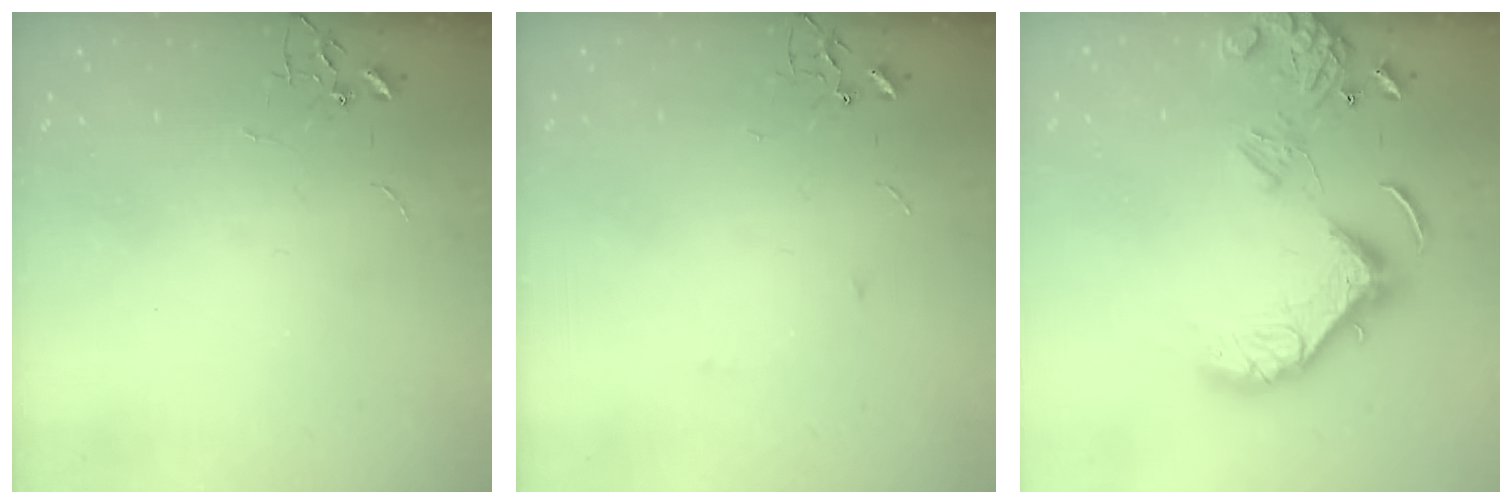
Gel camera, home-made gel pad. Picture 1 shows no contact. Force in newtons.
{"total": 3.8, "press": 3.7, "slide": 1.0}
{"total": 15.1, "press": 15.0, "slide": 1.8}